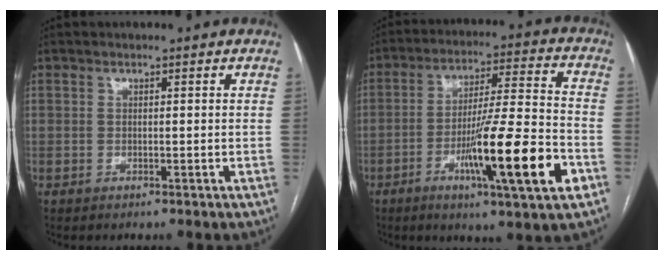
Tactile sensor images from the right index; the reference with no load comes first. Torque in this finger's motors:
{"motor_torque": [2.14, 0.00, 0.78, 0.21]}